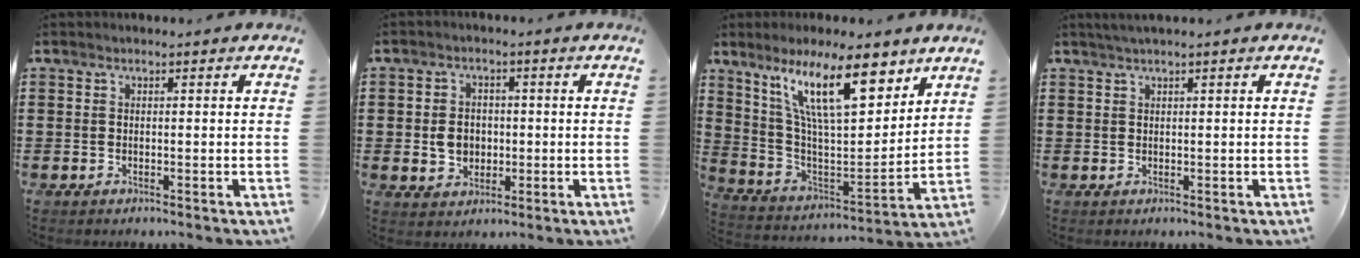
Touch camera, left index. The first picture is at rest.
{"total": 4.3, "force": [-0.3, 3.4, 2.5], "torque": [-0.048, 0.006, -0.009]}
{"total": 15.6, "force": [9.6, 4.1, 11.6], "torque": [-0.244, -0.032, 0.163]}
{"total": 1.0, "force": [0.6, -0.1, 0.7], "torque": [-0.012, 0.001, 0.012]}